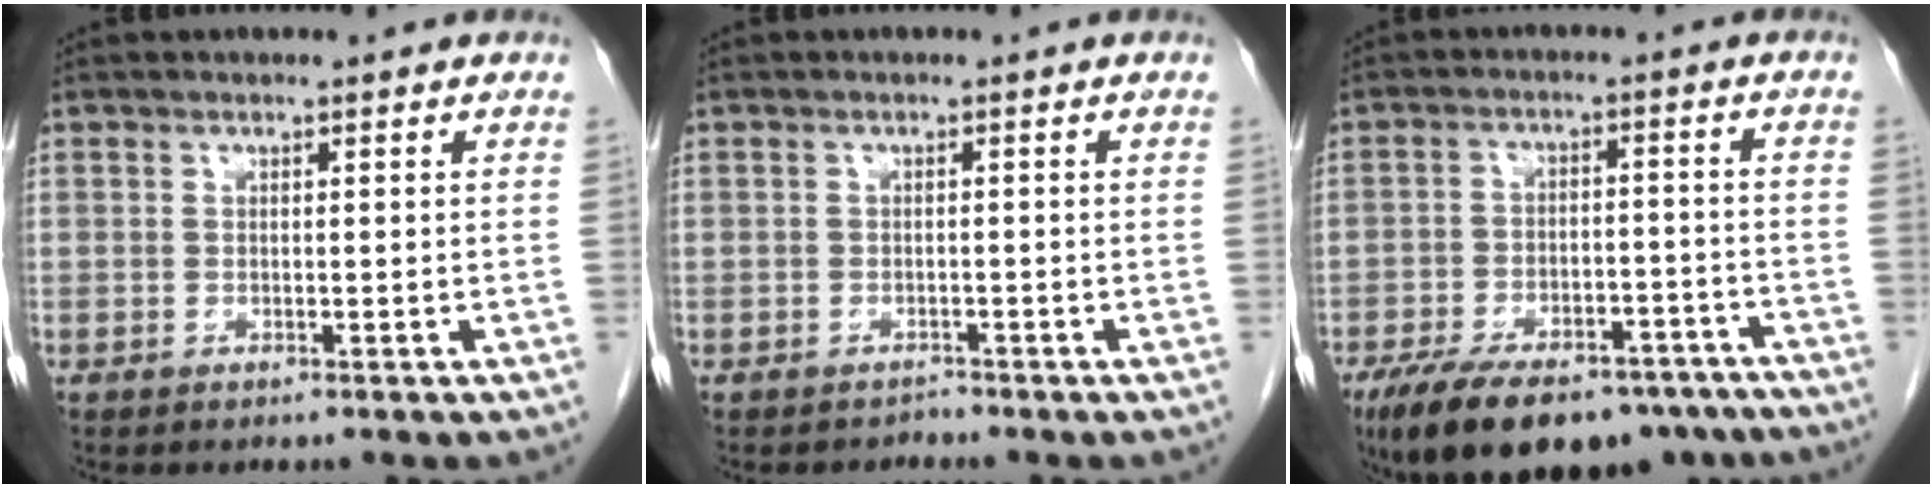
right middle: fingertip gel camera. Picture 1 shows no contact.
{"total": 1.0, "force": [-0.9, -0.2, -0.4], "torque": [0.002, -0.005, -0.018]}
{"total": 19.4, "force": [-14.7, 7.7, 10.2], "torque": [-0.171, 0.001, -0.213]}